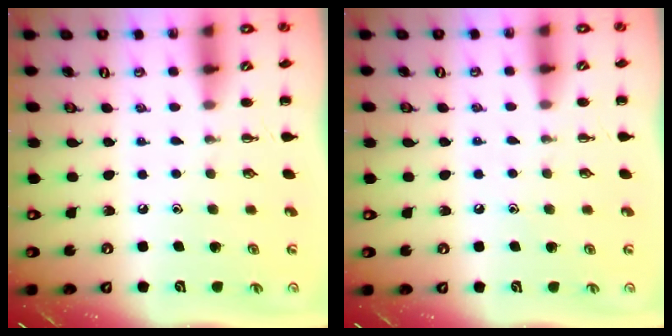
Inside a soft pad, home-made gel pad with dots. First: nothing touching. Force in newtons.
{"total": 4.7, "press": 4.4, "slide": 1.5}